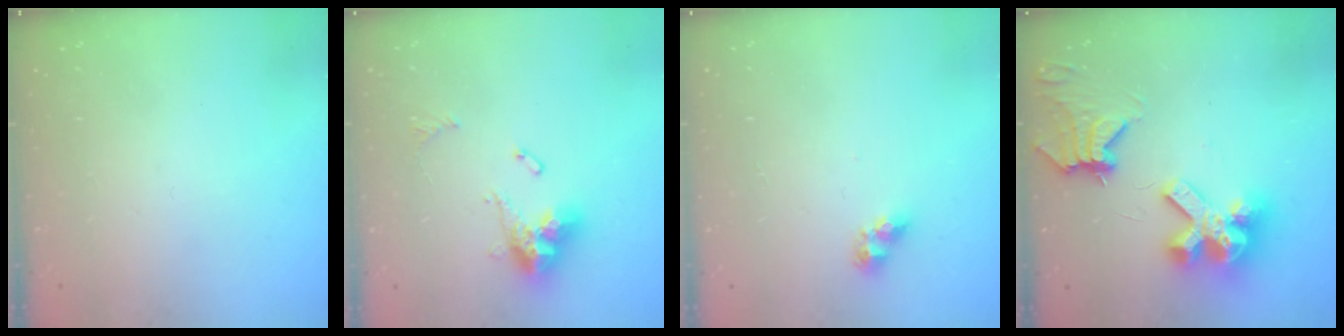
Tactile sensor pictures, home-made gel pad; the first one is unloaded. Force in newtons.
{"total": 11.9, "press": 11.8, "slide": 1.2}
{"total": 6.1, "press": 6.0, "slide": 0.7}
{"total": 13.9, "press": 13.8, "slide": 1.6}